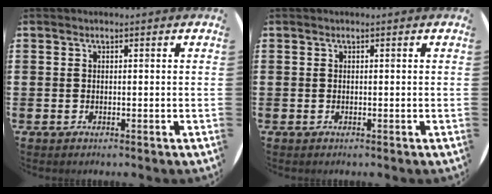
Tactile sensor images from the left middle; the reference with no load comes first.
{"total": 0.0}